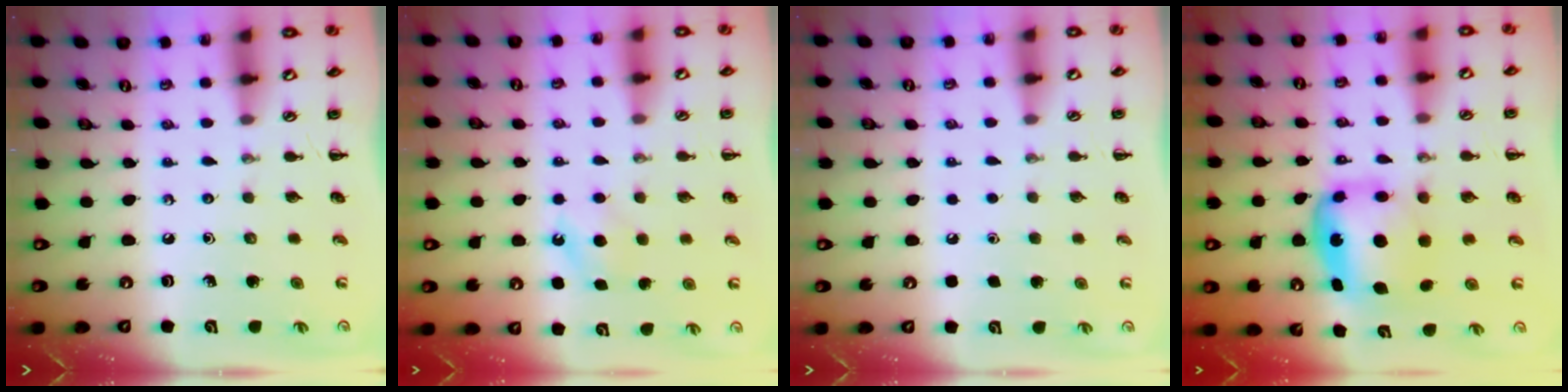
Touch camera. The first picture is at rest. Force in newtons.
{"total": 5.4, "press": 5.2, "slide": 1.2}
{"total": 1.8, "press": 1.8, "slide": 0.1}
{"total": 6.3, "press": 6.1, "slide": 1.5}